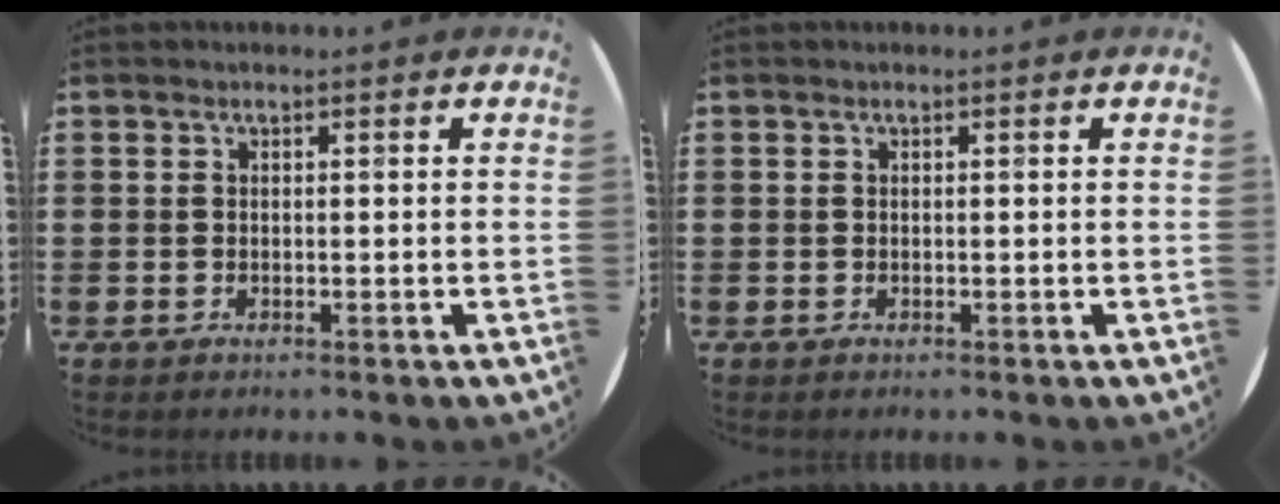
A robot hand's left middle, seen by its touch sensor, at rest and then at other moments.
{"total": 0.0}